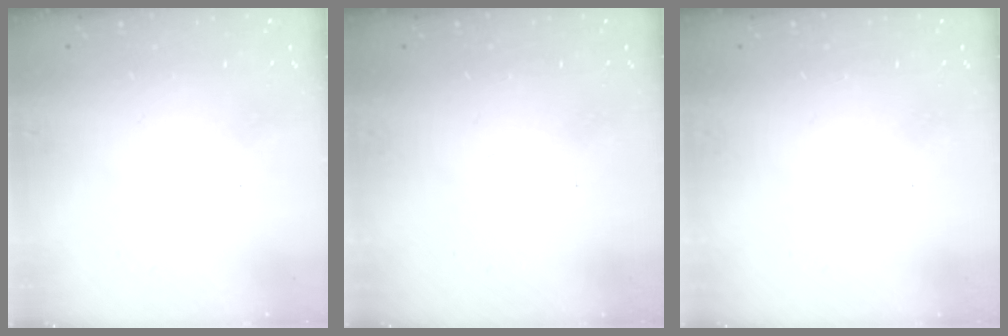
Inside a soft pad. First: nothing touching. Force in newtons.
{"total": 0.0}
{"total": 0.0}